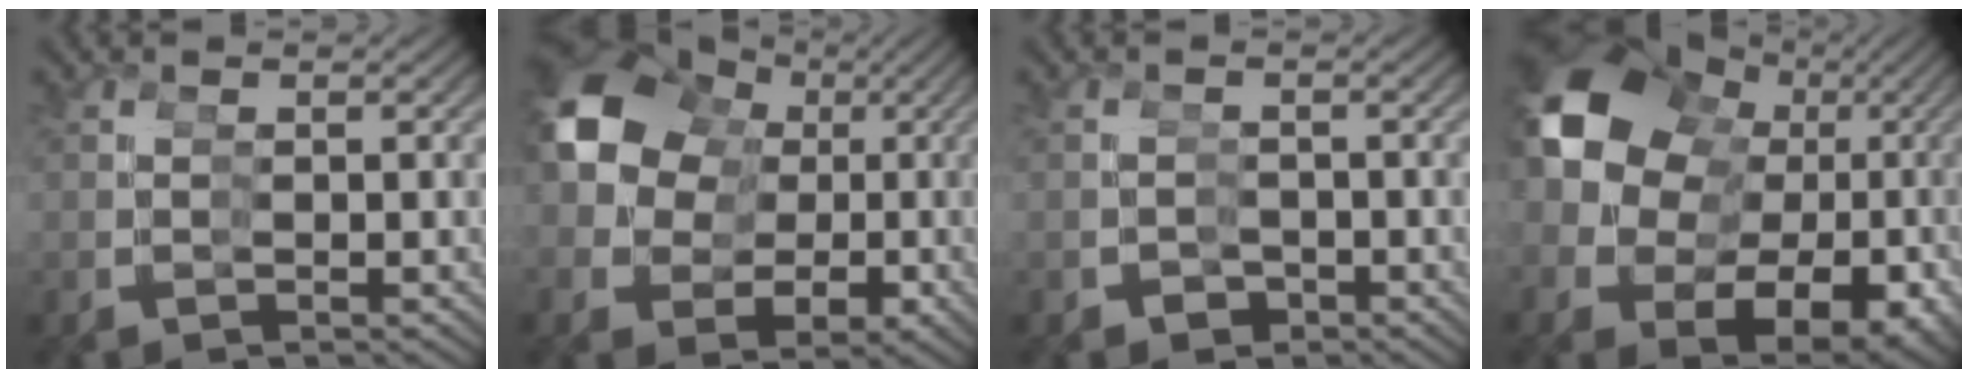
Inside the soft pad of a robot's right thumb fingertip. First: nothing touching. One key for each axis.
{"total": 14.0, "fx": 2.2, "fy": 10.9, "fz": 8.4, "tx": -0.186, "ty": -0.032, "tz": 0.049}
{"total": 2.9, "fx": -1.5, "fy": 2.3, "fz": 0.9, "tx": -0.022, "ty": -0.030, "tz": -0.011}
{"total": 19.1, "fx": 1.5, "fy": 14.1, "fz": 12.9, "tx": -0.277, "ty": -0.052, "tz": 0.047}